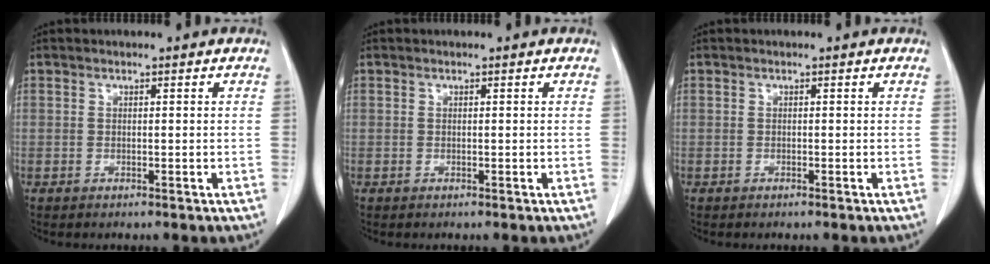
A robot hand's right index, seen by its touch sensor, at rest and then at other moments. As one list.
[{"total": 0.0}, {"total": 0.0}]